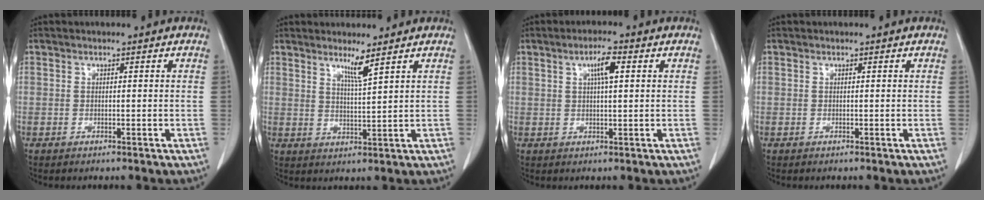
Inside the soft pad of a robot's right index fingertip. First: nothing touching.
{"total": 3.3, "force": [2.4, -0.7, 2.2], "torque": [-0.040, -0.014, 0.047]}
{"total": 3.8, "force": [1.3, 0.5, 3.6], "torque": [-0.064, 0.003, 0.022]}
{"total": 0.0}